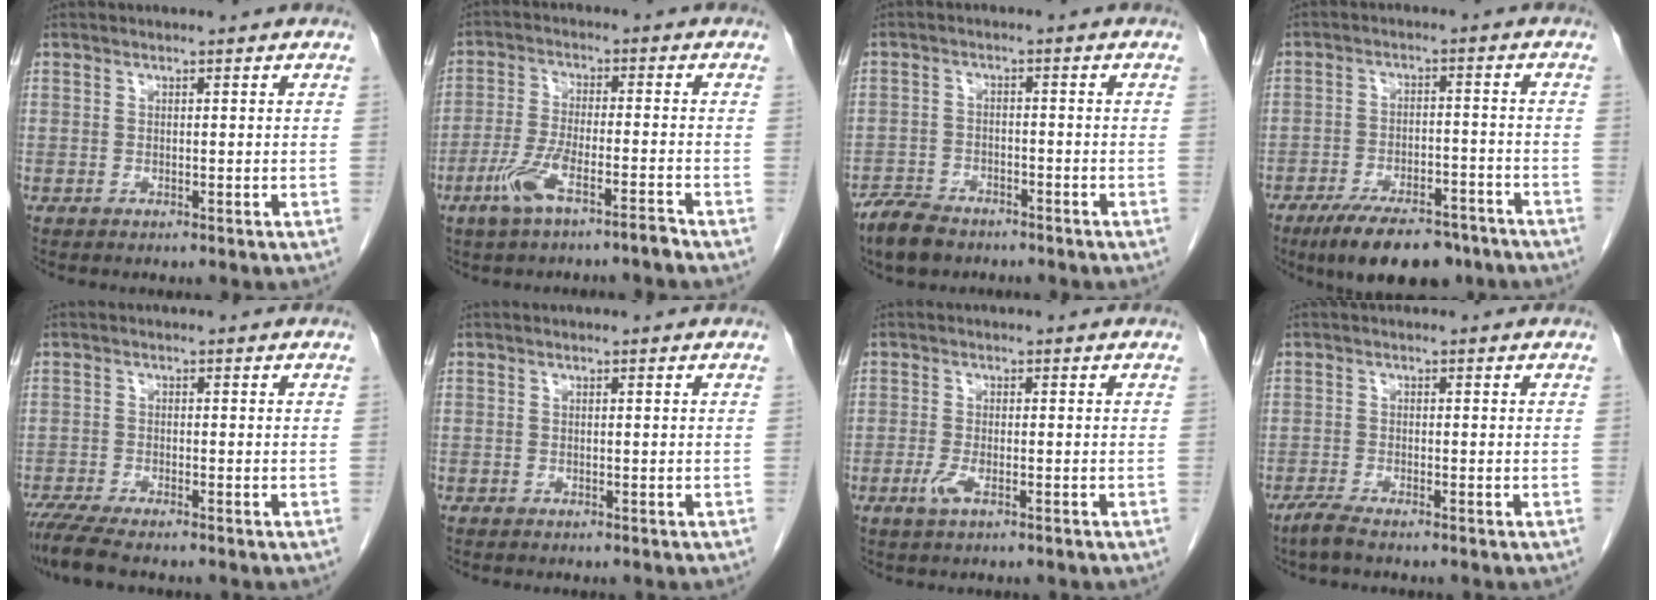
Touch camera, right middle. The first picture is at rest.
{"total": 6.8, "force": [-4.5, 0.7, 5.0], "torque": [-0.107, -0.002, -0.086]}
{"total": 5.9, "force": [-4.9, 2.6, 2.2], "torque": [-0.044, -0.006, -0.087]}
{"total": 12.6, "force": [-9.6, 4.5, 6.8], "torque": [-0.094, 0.000, -0.149]}
{"total": 6.3, "force": [-5.1, 0.8, 3.5], "torque": [-0.066, -0.018, -0.090]}
{"total": 0.0}
{"total": 2.5, "force": [-1.3, 0.6, 2.1], "torque": [-0.046, -0.003, -0.027]}
{"total": 2.5, "force": [-2.0, 0.1, 1.4], "torque": [-0.040, -0.007, -0.042]}